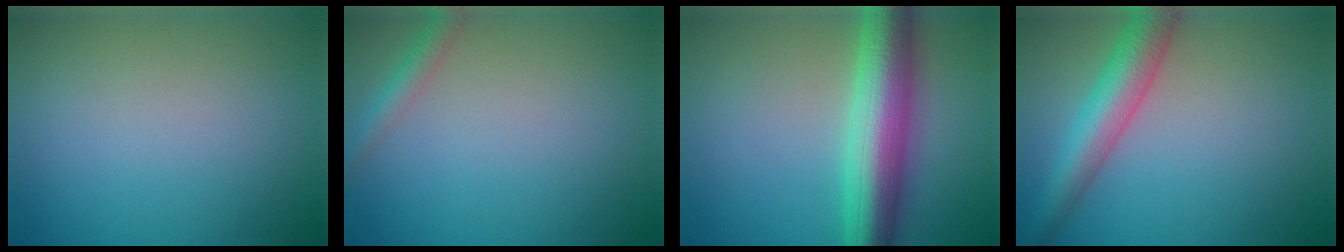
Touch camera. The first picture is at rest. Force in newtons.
{"total": 1.9, "press": 1.9, "slide": 0.1}
{"total": 8.6, "press": 8.6, "slide": 0.1}
{"total": 5.7, "press": 5.7, "slide": 0.3}